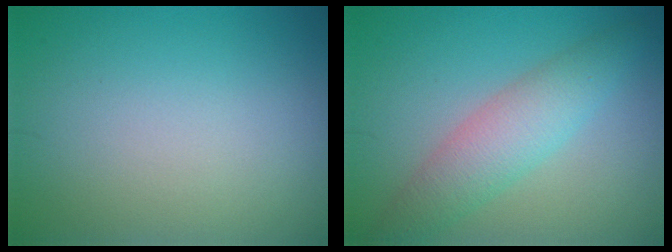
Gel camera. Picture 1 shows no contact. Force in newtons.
{"total": 4.3, "press": 4.2, "slide": 0.1}